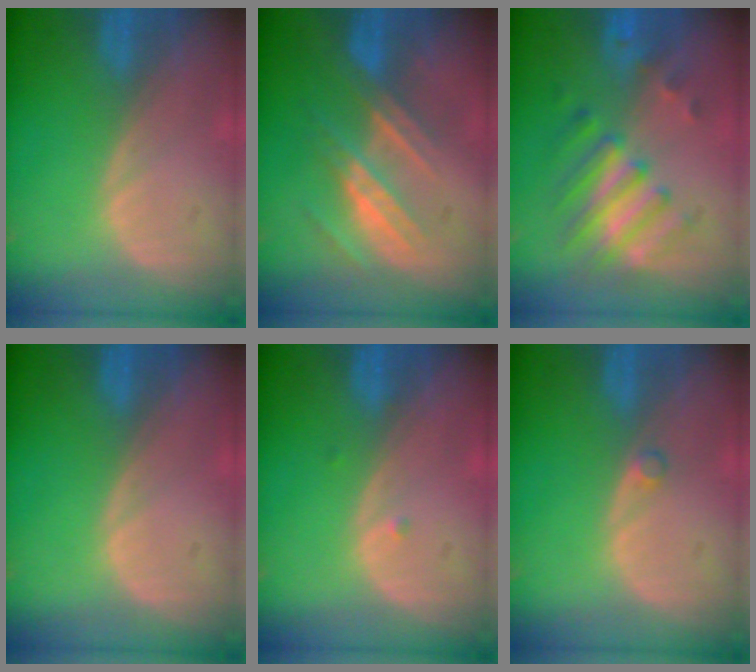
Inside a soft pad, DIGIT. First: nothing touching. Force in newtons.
{"total": 7.2, "press": 6.6, "slide": 2.9}
{"total": 8.1, "press": 7.0, "slide": 3.9}
{"total": 0.0}
{"total": 0.6, "press": 0.5, "slide": 0.3}
{"total": 0.9, "press": 0.9, "slide": 0.2}